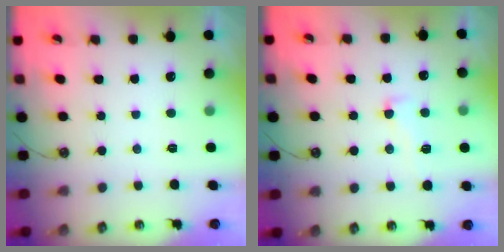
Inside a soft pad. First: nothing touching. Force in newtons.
{"total": 1.2, "press": 0.2, "slide": 1.1}